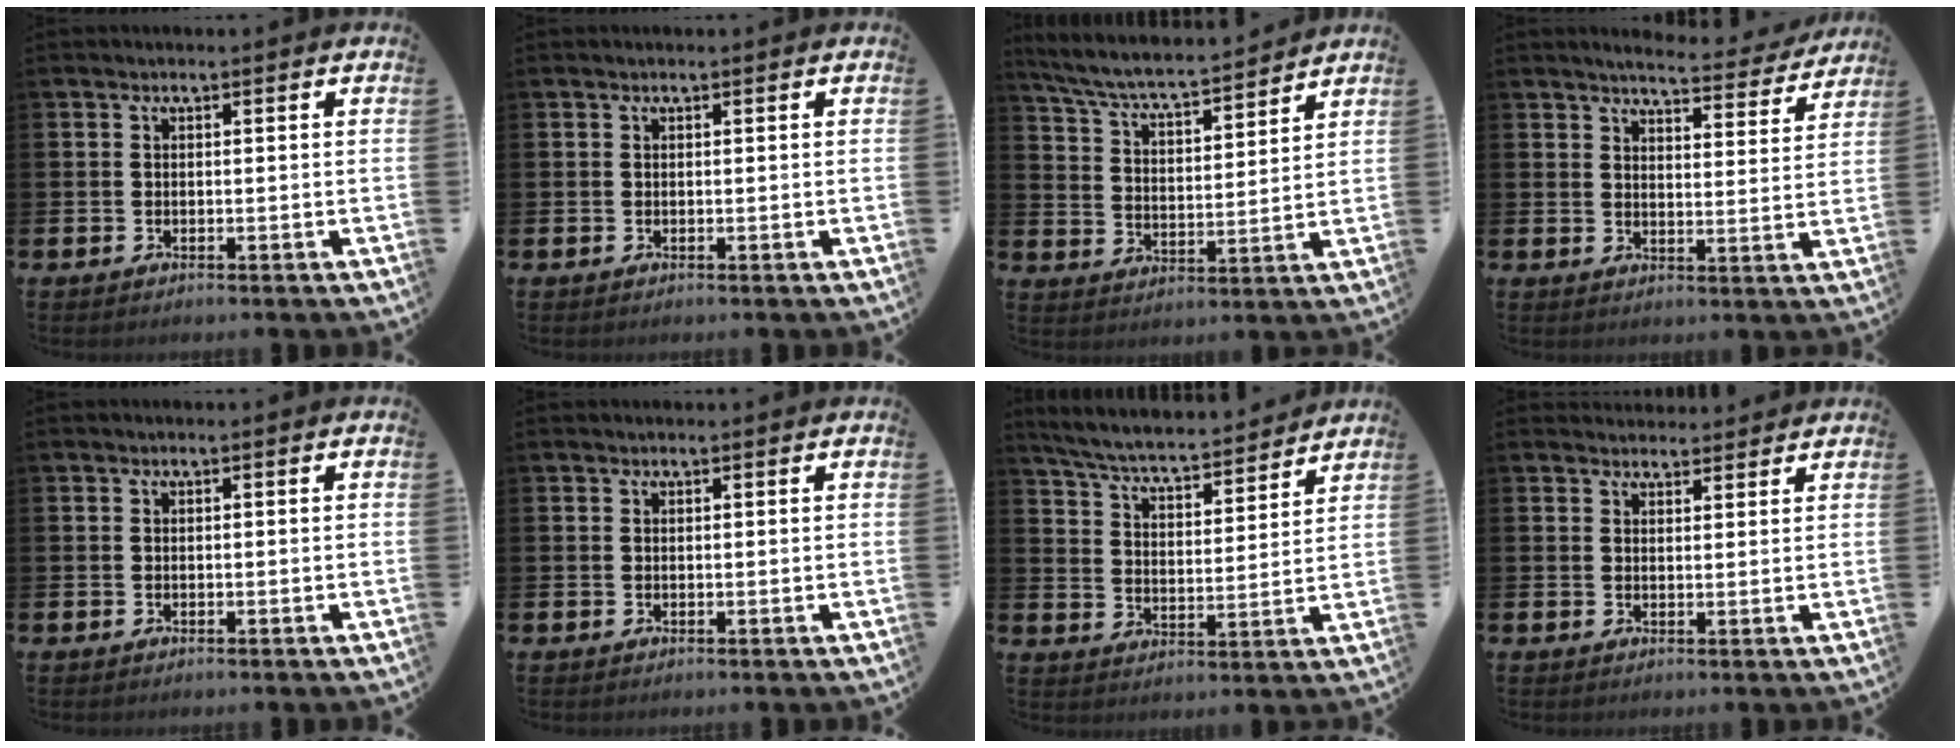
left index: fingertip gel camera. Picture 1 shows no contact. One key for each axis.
{"total": 0.0}
{"total": 6.4, "fx": 6.1, "fy": 0.5, "fz": 2.0, "tx": -0.067, "ty": -0.049, "tz": 0.101}
{"total": 4.8, "fx": 4.7, "fy": 0.5, "fz": 1.1, "tx": -0.025, "ty": -0.037, "tz": 0.076}
{"total": 0.0}
{"total": 0.0}
{"total": 5.9, "fx": 5.7, "fy": 0.8, "fz": 1.6, "tx": -0.058, "ty": -0.047, "tz": 0.094}
{"total": 2.6, "fx": 2.5, "fy": 0.7, "fz": -0.2, "tx": 0.010, "ty": -0.015, "tz": 0.043}